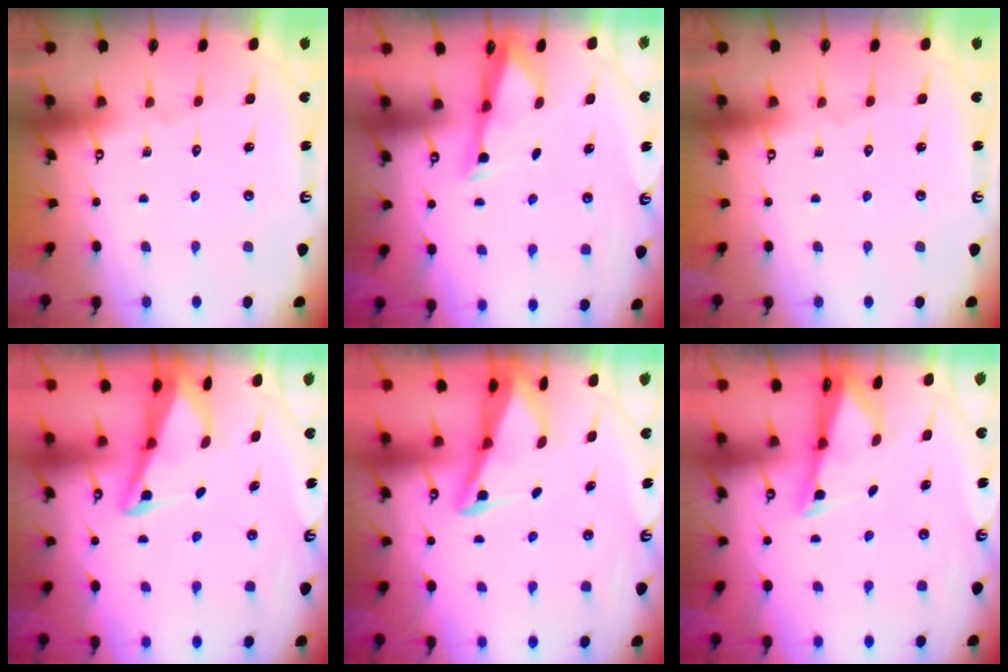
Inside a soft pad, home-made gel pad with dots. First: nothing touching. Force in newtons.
{"total": 3.1, "press": 3.0, "slide": 0.6}
{"total": 0.0}
{"total": 2.7, "press": 2.6, "slide": 0.6}
{"total": 2.5, "press": 2.5, "slide": 0.6}
{"total": 1.9, "press": 1.9, "slide": 0.4}